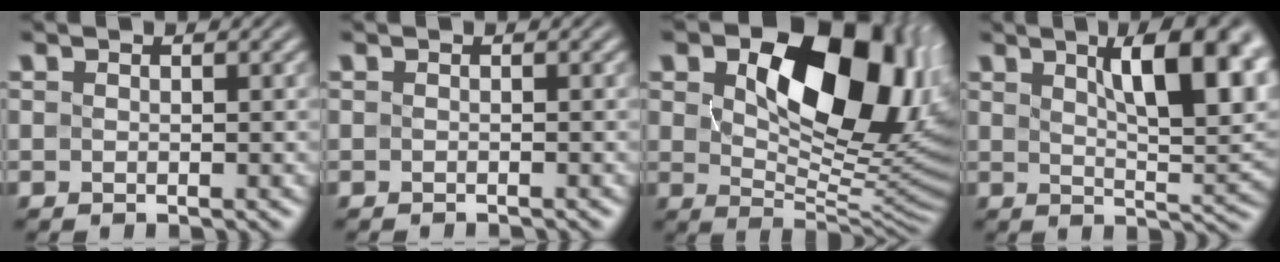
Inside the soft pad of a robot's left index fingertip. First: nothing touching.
{"total": 1.0, "force": [-0.9, 0.2, 0.5], "torque": [0.003, 0.001, -0.015]}
{"total": 13.8, "force": [4.6, 7.4, 10.7], "torque": [-0.152, -0.005, 0.081]}
{"total": 10.3, "force": [3.8, 3.5, 8.9], "torque": [-0.121, 0.005, 0.061]}